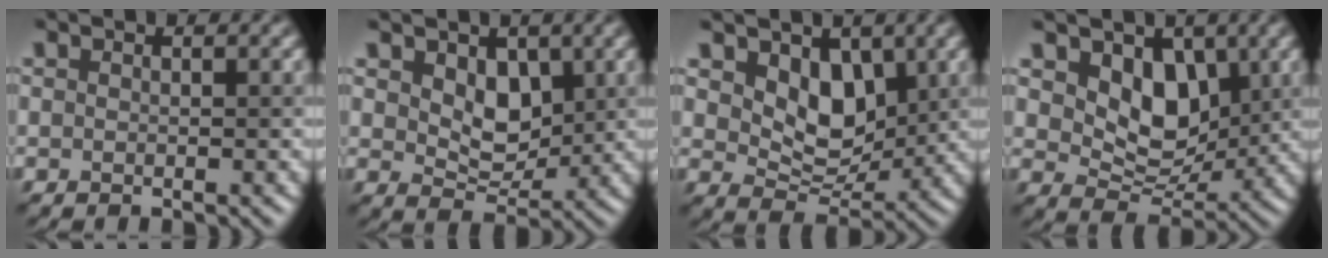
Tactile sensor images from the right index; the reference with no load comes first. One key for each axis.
{"total": 3.7, "fx": 1.1, "fy": 2.6, "fz": 2.5, "tx": -0.049, "ty": -0.010, "tz": 0.019}
{"total": 4.7, "fx": 1.8, "fy": 3.1, "fz": 3.0, "tx": -0.057, "ty": -0.015, "tz": 0.027}
{"total": 5.4, "fx": 2.0, "fy": 3.7, "fz": 3.4, "tx": -0.063, "ty": -0.016, "tz": 0.028}